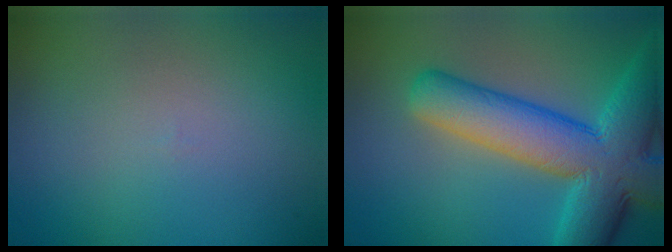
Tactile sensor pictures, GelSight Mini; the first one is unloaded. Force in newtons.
{"total": 10.9, "press": 10.9, "slide": 0.5}